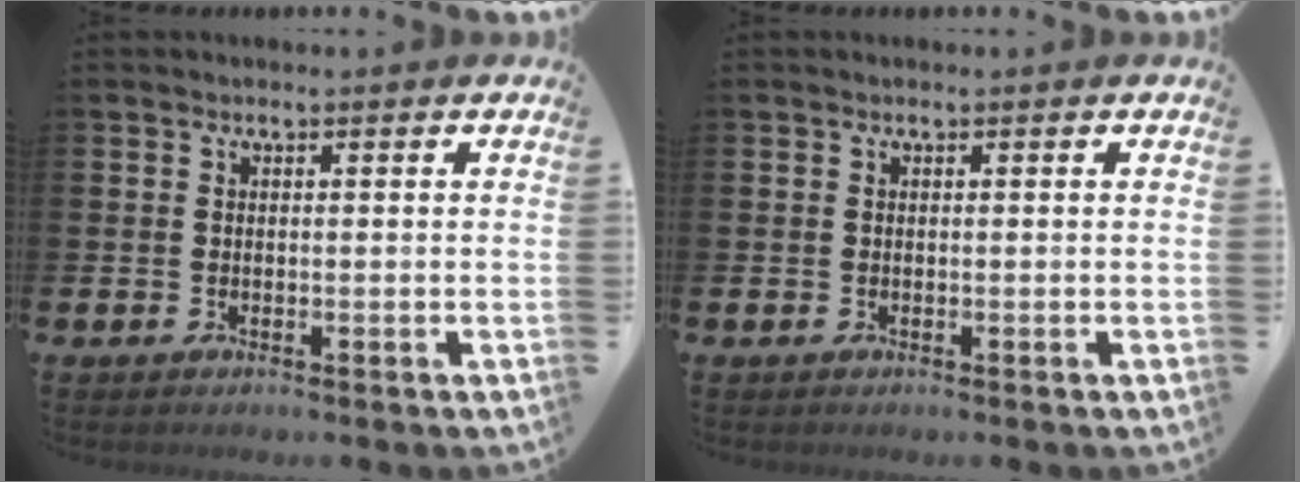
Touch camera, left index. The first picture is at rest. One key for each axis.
{"total": 0.0}